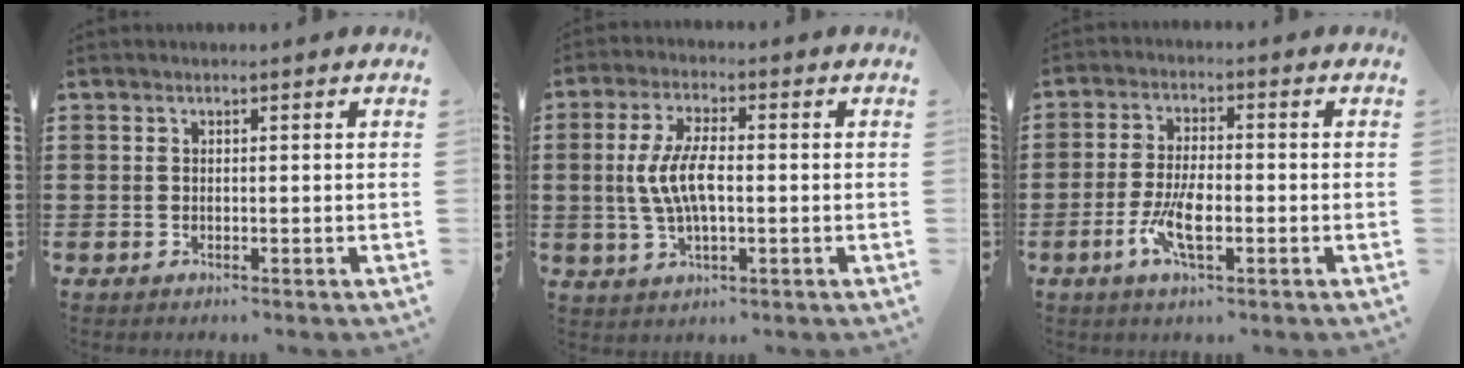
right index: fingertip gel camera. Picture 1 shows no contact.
{"total": 7.3, "force": [-0.4, 2.8, 6.7], "torque": [-0.150, -0.003, -0.015]}
{"total": 6.5, "force": [-2.3, 2.0, 5.7], "torque": [-0.127, -0.011, -0.047]}